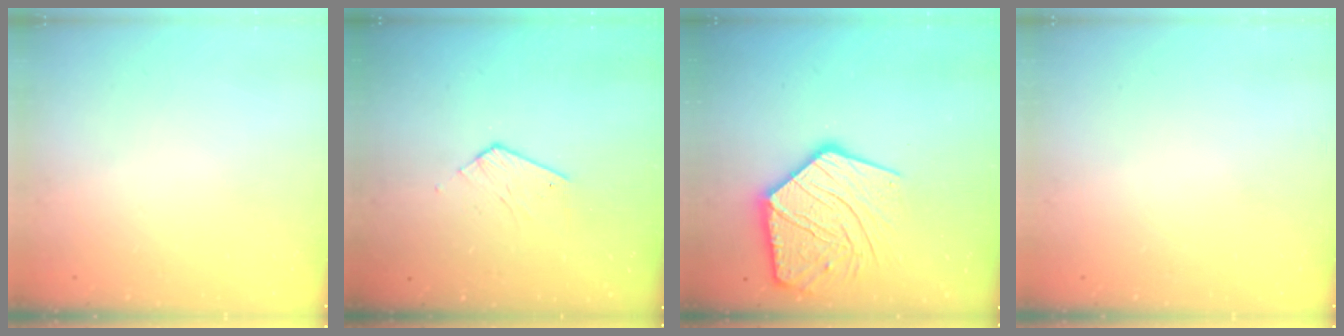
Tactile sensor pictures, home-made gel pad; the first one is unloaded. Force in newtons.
{"total": 4.0, "press": 4.0, "slide": 0.4}
{"total": 19.2, "press": 19.2, "slide": 1.5}
{"total": 0.0}